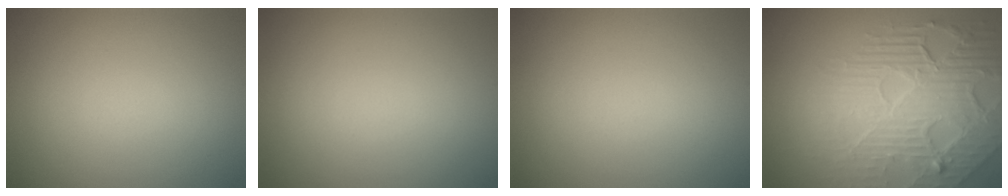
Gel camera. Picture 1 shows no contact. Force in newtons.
{"total": 0.0}
{"total": 0.0}
{"total": 8.2, "press": 5.6, "slide": 6.0}